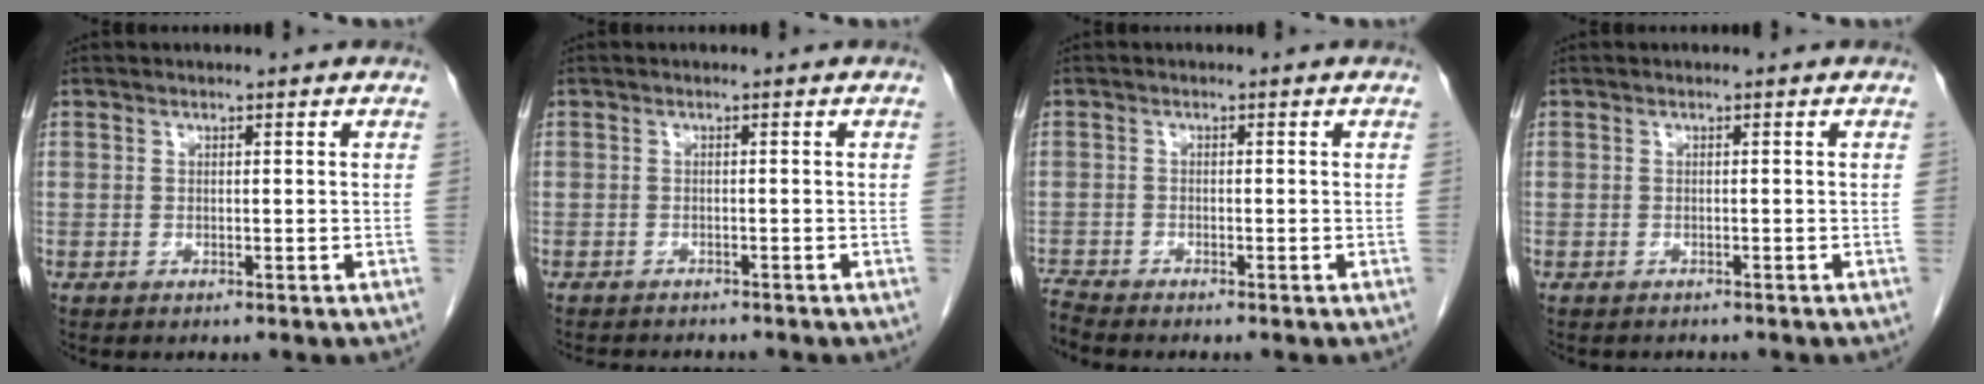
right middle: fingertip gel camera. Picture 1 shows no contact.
{"total": 4.3, "force": [-4.0, 1.1, 1.2], "torque": [-0.016, -0.006, -0.055]}
{"total": 2.1, "force": [-2.0, -0.5, -0.1], "torque": [-0.007, -0.013, -0.041]}
{"total": 1.9, "force": [-1.7, 0.7, 0.3], "torque": [-0.010, -0.002, -0.023]}